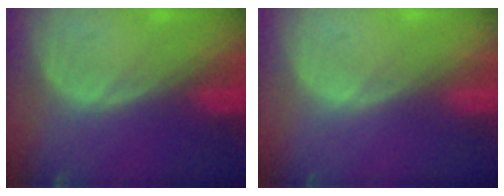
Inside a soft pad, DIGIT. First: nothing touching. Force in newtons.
{"total": 0.0}